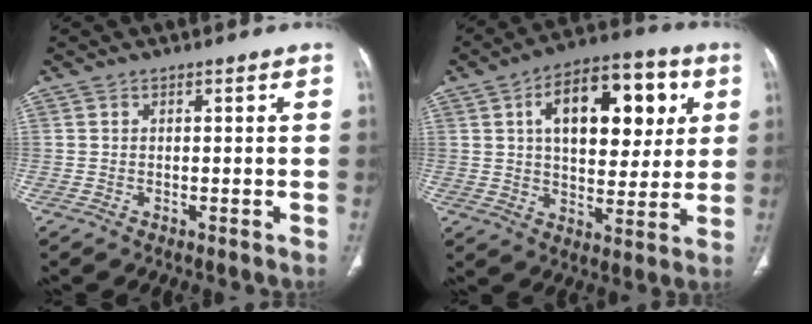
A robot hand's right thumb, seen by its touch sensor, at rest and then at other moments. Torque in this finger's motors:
{"motor_torque": [0.17, 4.84, 0.75, -0.52, 0.15]}